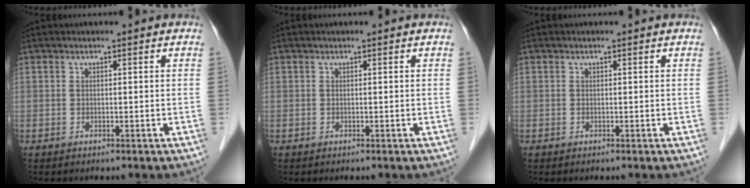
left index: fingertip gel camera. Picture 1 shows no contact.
{"total": 0.0}
{"total": 0.0}